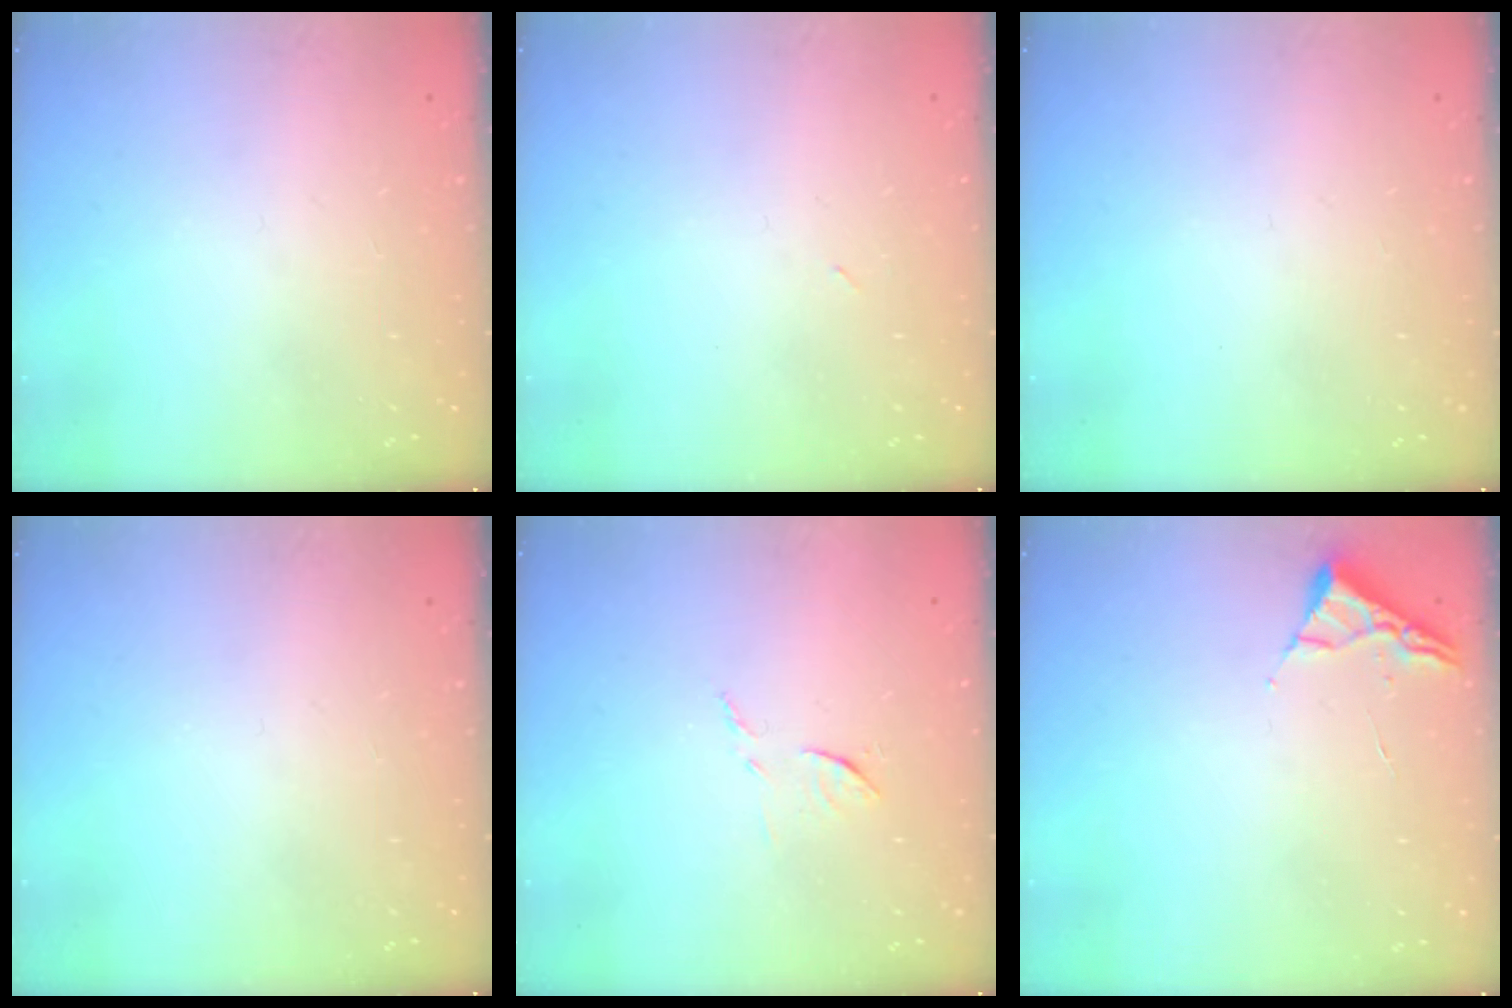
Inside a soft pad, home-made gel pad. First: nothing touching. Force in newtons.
{"total": 2.4, "press": 2.3, "slide": 0.8}
{"total": 0.0}
{"total": 0.0}
{"total": 6.7, "press": 6.7, "slide": 0.3}
{"total": 3.1, "press": 3.0, "slide": 0.4}